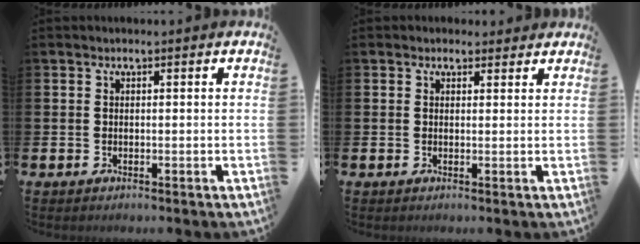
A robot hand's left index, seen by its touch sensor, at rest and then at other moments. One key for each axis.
{"total": 1.5, "fx": 1.3, "fy": 0.7, "fz": 0.1, "tx": 0.016, "ty": -0.005, "tz": 0.020}